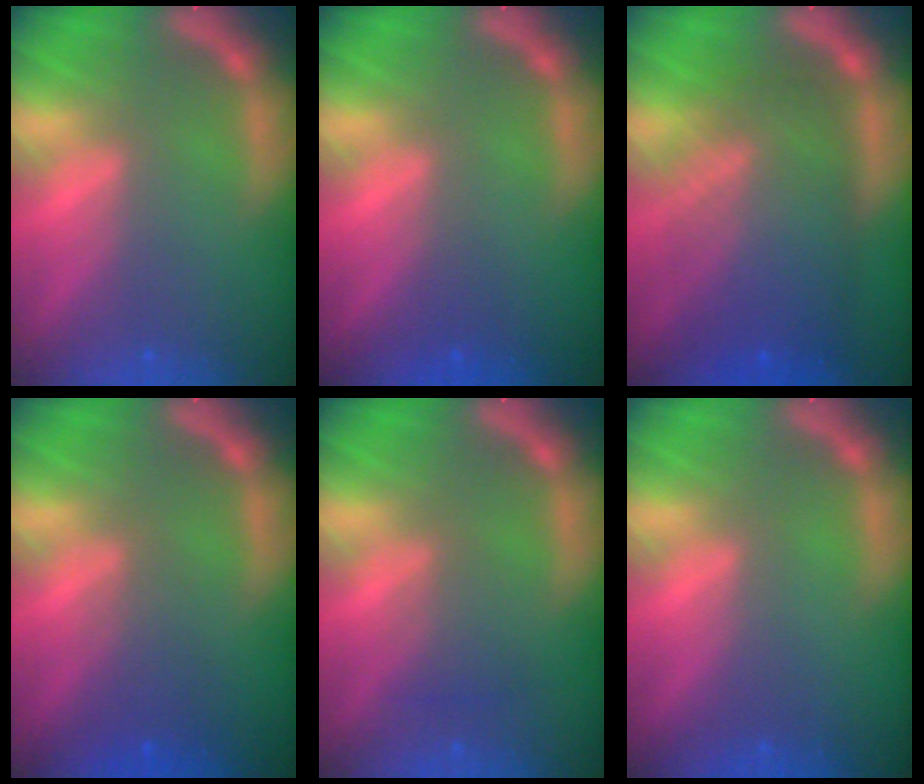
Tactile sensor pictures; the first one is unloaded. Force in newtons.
{"total": 0.9}
{"total": 9.6}
{"total": 2.5}
{"total": 2.0}
{"total": 0.0}